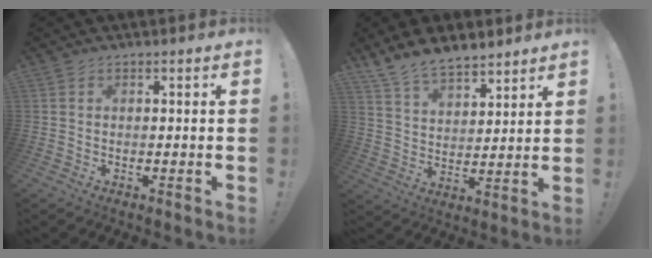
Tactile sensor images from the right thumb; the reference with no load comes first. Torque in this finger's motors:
{"motor_torque": [-0.11, 0.52, 0.24, 0.24, 0.02]}